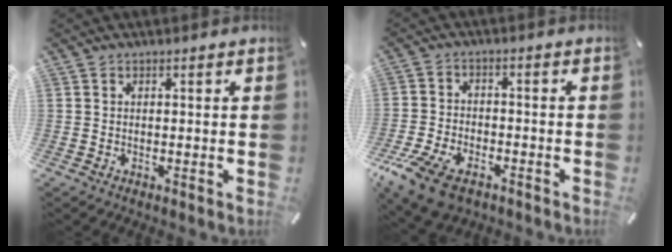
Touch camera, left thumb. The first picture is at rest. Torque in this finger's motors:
{"motor_torque": [-0.35, 2.42, 0.82, 0.57, 0.20]}